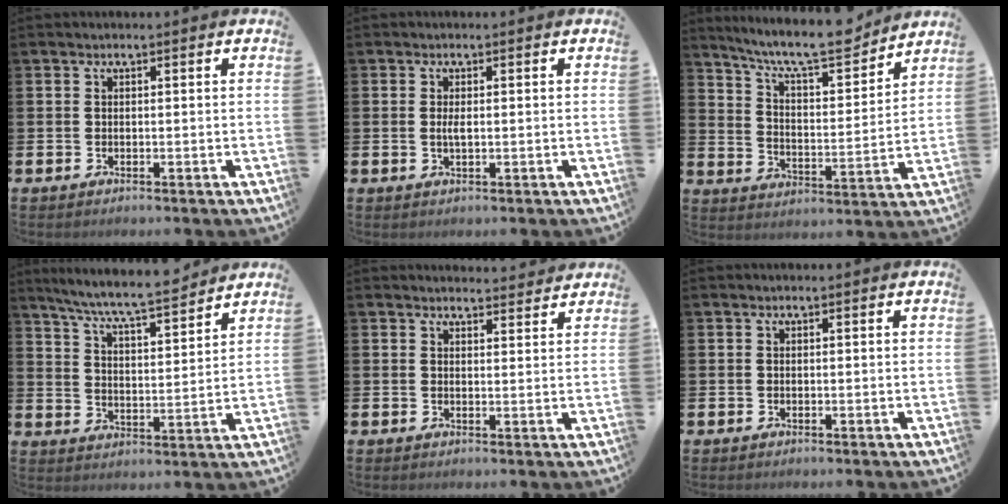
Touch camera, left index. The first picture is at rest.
{"total": 1.4, "force": [0.1, 0.5, 1.4], "torque": [-0.022, 0.000, -0.001]}
{"total": 10.2, "force": [9.2, 1.9, 3.9], "torque": [-0.094, -0.064, 0.158]}
{"total": 7.5, "force": [7.1, 0.1, 2.5], "torque": [-0.072, -0.047, 0.123]}
{"total": 2.6, "force": [2.6, 0.4, -0.1], "torque": [0.011, -0.019, 0.044]}
{"total": 0.0}